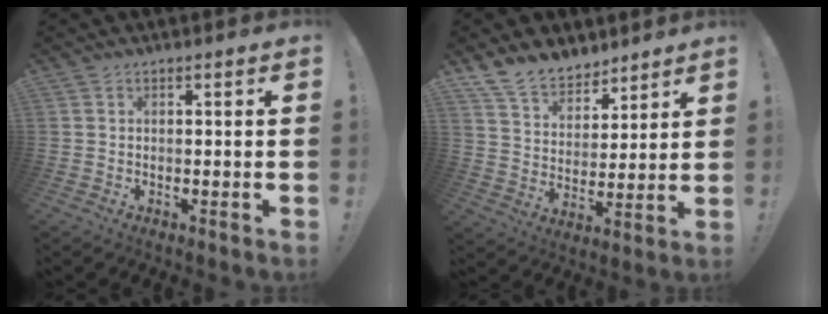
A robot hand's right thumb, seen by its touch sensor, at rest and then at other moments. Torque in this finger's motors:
{"motor_torque": [0.73, 1.31, 0.78, 0.68, 0.01]}